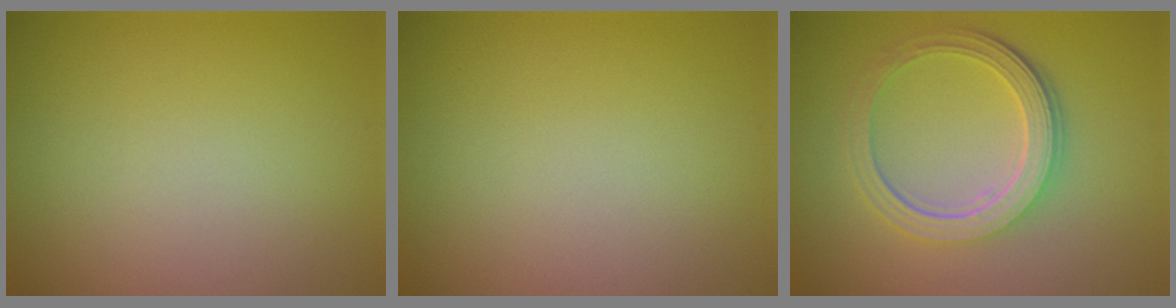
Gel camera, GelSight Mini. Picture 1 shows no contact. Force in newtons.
{"total": 0.0}
{"total": 5.2, "press": 3.8, "slide": 3.5}